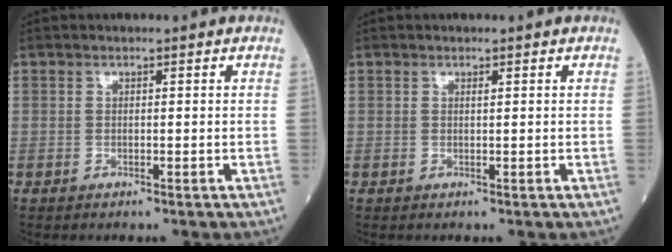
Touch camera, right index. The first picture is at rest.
{"total": 0.0}